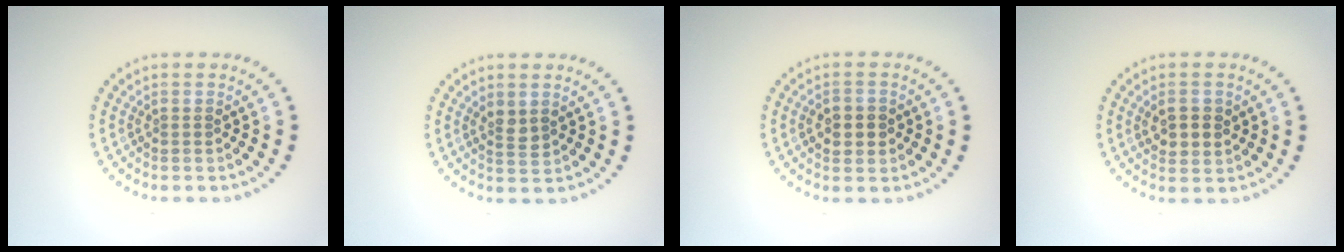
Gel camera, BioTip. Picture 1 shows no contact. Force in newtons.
{"total": 1.4, "press": 1.4, "slide": 0.5}
{"total": 2.5, "press": 2.5, "slide": 0.3}
{"total": 2.7, "press": 2.6, "slide": 0.6}